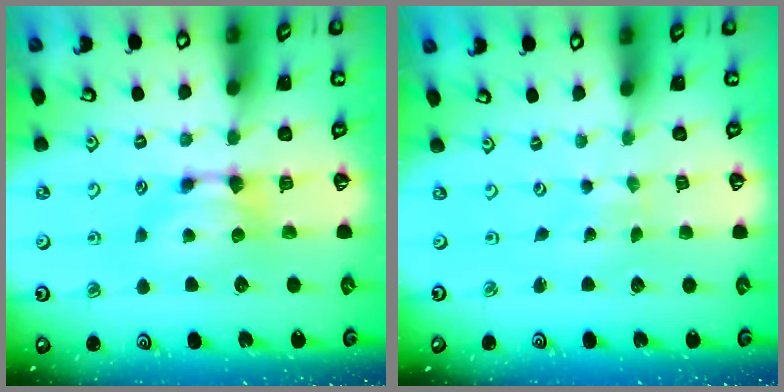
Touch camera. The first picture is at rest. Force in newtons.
{"total": 5.8, "press": 5.8, "slide": 0.2}